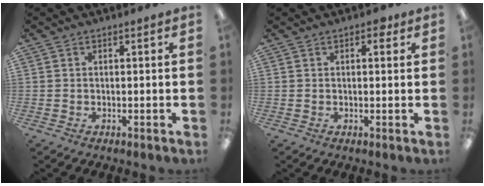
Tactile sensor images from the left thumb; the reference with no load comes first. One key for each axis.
{"total": 2.4, "fx": 1.1, "fy": 1.2, "fz": 1.7, "tx": -0.012, "ty": -0.006, "tz": 0.013}